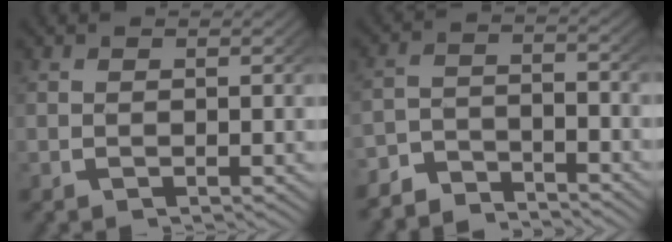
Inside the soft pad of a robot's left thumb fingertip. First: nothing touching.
{"total": 4.3, "force": [-3.9, 1.4, 0.7], "torque": [-0.008, -0.014, -0.075]}